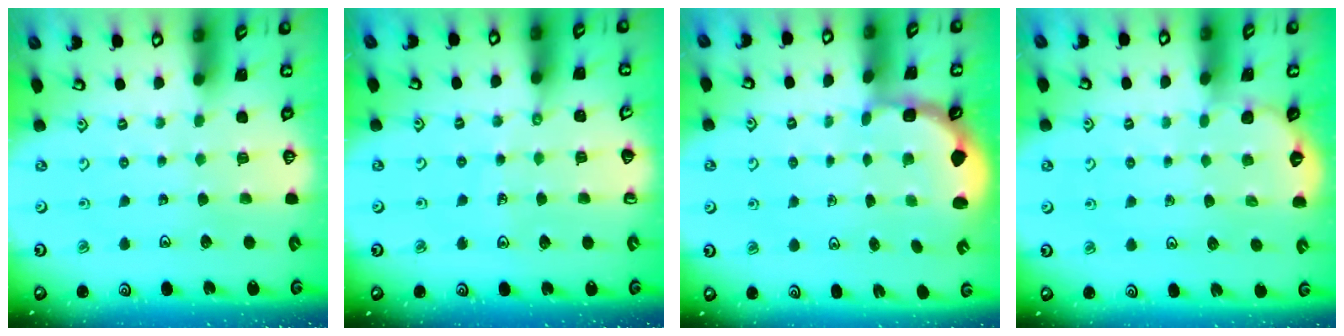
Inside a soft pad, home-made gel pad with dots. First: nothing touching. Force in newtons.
{"total": 4.2, "press": 4.0, "slide": 1.5}
{"total": 2.6, "press": 2.0, "slide": 1.7}
{"total": 2.0, "press": 2.0, "slide": 0.1}